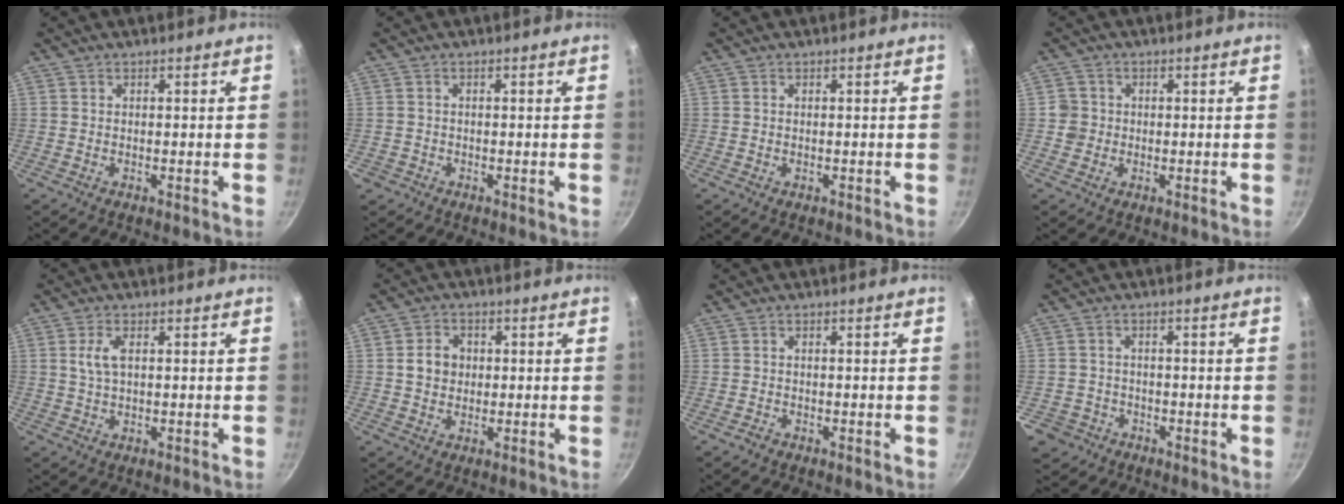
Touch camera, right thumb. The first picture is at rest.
{"total": 1.2, "force": [-0.6, 1.0, 0.2], "torque": [-0.001, 0.003, -0.014]}
{"total": 0.0}
{"total": 2.5, "force": [-0.1, 2.5, 0.3], "torque": [0.014, 0.008, -0.004]}
{"total": 3.6, "force": [0.8, 1.7, 3.1], "torque": [-0.071, 0.004, 0.017]}
{"total": 5.2, "force": [0.4, 4.4, 2.8], "torque": [-0.033, 0.008, 0.005]}
{"total": 0.7, "force": [-0.5, 0.4, 0.2], "torque": [-0.004, 0.001, -0.012]}
{"total": 4.8, "force": [-2.6, 4.0, 0.6], "torque": [-0.007, 0.014, -0.043]}